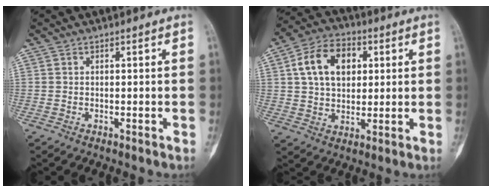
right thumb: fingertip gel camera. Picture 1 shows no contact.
{"total": 12.7, "force": [3.3, 8.8, 8.5], "torque": [-0.119, 0.005, 0.053]}